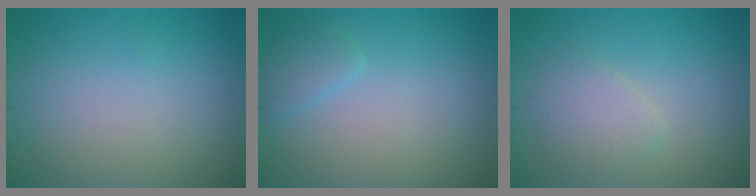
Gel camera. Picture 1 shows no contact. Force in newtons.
{"total": 1.5, "press": 1.5, "slide": 0.2}
{"total": 2.5, "press": 2.5, "slide": 0.1}